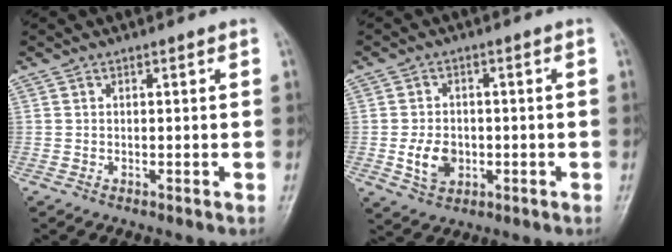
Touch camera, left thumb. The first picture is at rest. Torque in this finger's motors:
{"motor_torque": [0.18, 1.47, 0.49, -0.04, 0.02]}